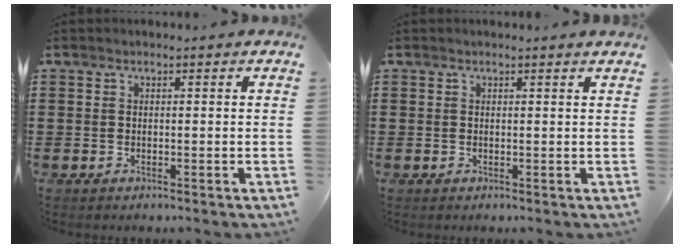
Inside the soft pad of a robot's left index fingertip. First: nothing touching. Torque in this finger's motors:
{"motor_torque": [0.08, -0.08, 0.05, 0.00]}